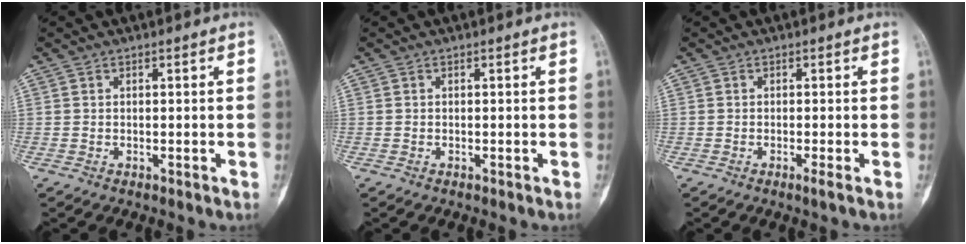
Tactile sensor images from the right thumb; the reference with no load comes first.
{"total": 0.0}
{"total": 0.8, "force": [-0.3, -0.2, 0.7], "torque": [-0.018, -0.004, -0.008]}